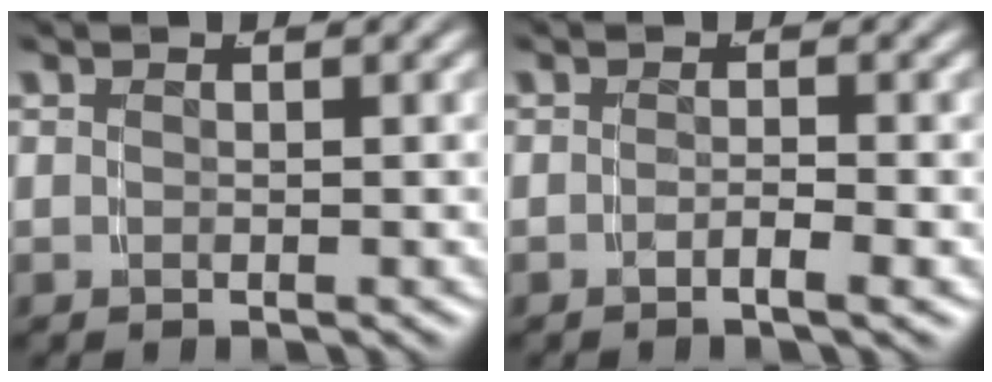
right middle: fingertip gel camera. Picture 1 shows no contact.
{"total": 1.3, "force": [-0.9, -0.5, 0.7], "torque": [-0.012, -0.002, -0.018]}